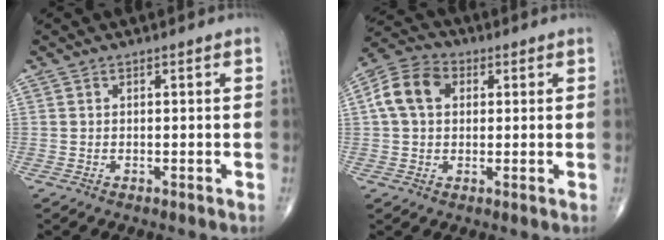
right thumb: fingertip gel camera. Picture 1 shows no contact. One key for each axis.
{"total": 9.0, "fx": 1.9, "fy": 6.5, "fz": 5.9, "tx": -0.111, "ty": 0.021, "tz": 0.028}